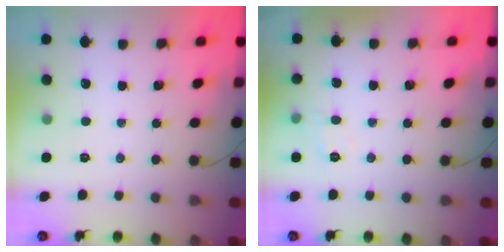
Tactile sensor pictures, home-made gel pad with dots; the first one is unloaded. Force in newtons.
{"total": 3.5, "press": 3.3, "slide": 1.4}